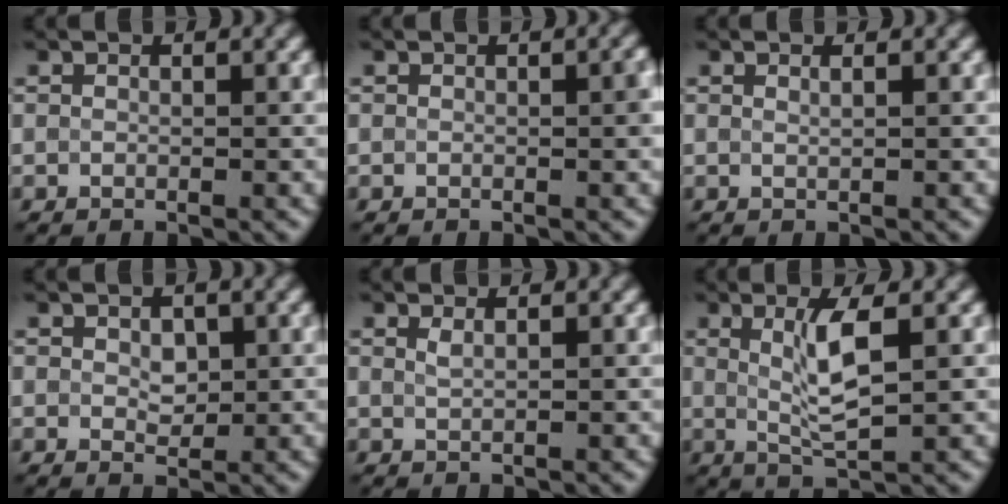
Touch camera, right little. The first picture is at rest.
{"total": 0.9, "force": [-0.1, 0.2, 0.9], "torque": [-0.011, 0.001, 0.001]}
{"total": 0.6, "force": [0.4, 0.0, 0.4], "torque": [-0.007, 0.001, 0.006]}
{"total": 1.6, "force": [0.4, 1.1, 1.2], "torque": [-0.022, -0.002, 0.007]}
{"total": 0.8, "force": [0.6, 0.0, 0.5], "torque": [-0.014, 0.002, 0.012]}
{"total": 4.0, "force": [0.9, 0.7, 3.8], "torque": [-0.077, -0.003, 0.020]}